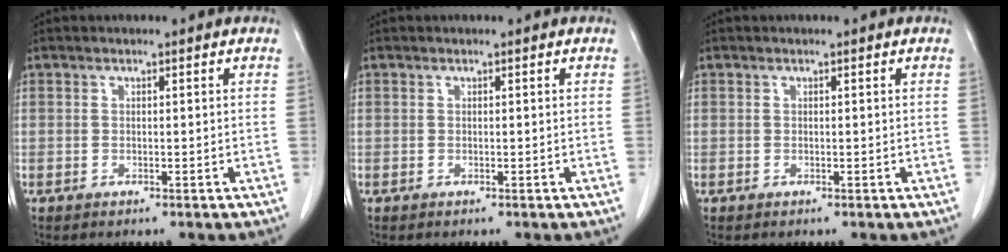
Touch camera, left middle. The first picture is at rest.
{"total": 0.0}
{"total": 0.0}